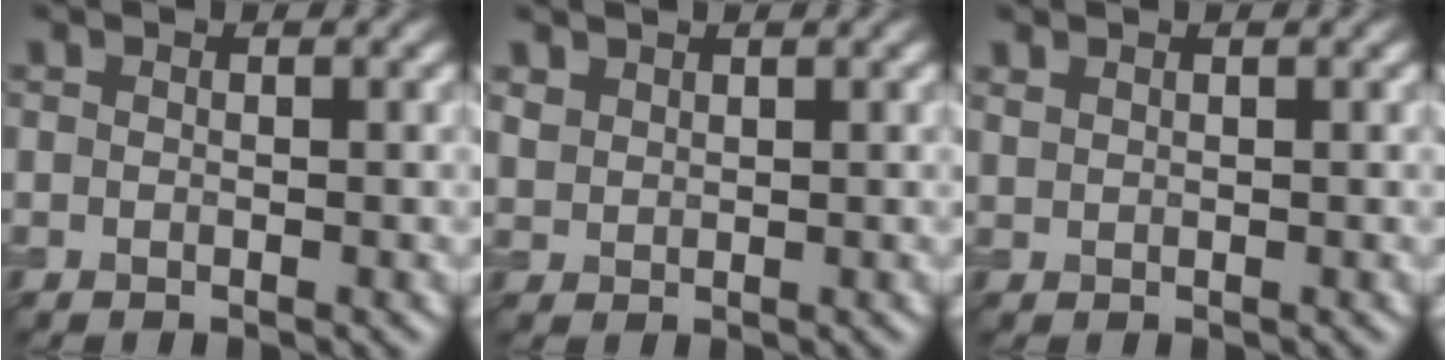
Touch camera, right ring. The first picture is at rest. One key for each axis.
{"total": 1.5, "fx": 1.3, "fy": 0.8, "fz": 0.3, "tx": -0.012, "ty": 0.003, "tz": 0.032}
{"total": 0.7, "fx": 0.7, "fy": 0.2, "fz": 0.2, "tx": -0.006, "ty": 0.000, "tz": 0.019}